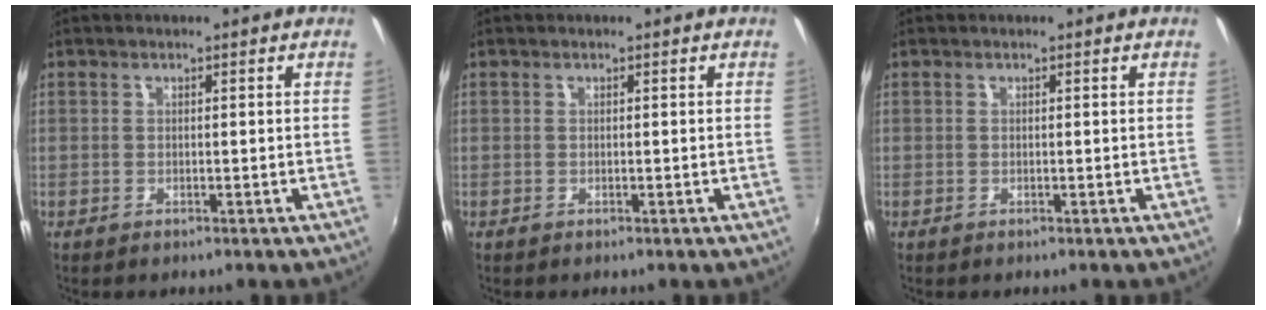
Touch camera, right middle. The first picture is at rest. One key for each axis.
{"total": 0.0}
{"total": 0.0}